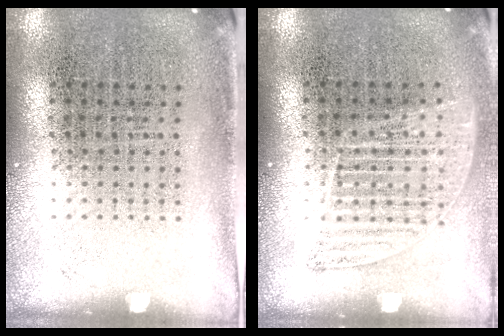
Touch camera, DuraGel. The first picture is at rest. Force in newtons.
{"total": 1.2, "press": 1.1, "slide": 0.5}